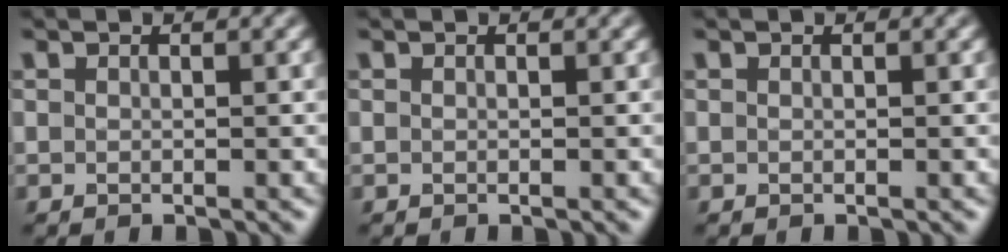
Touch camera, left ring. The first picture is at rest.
{"total": 0.0}
{"total": 0.0}